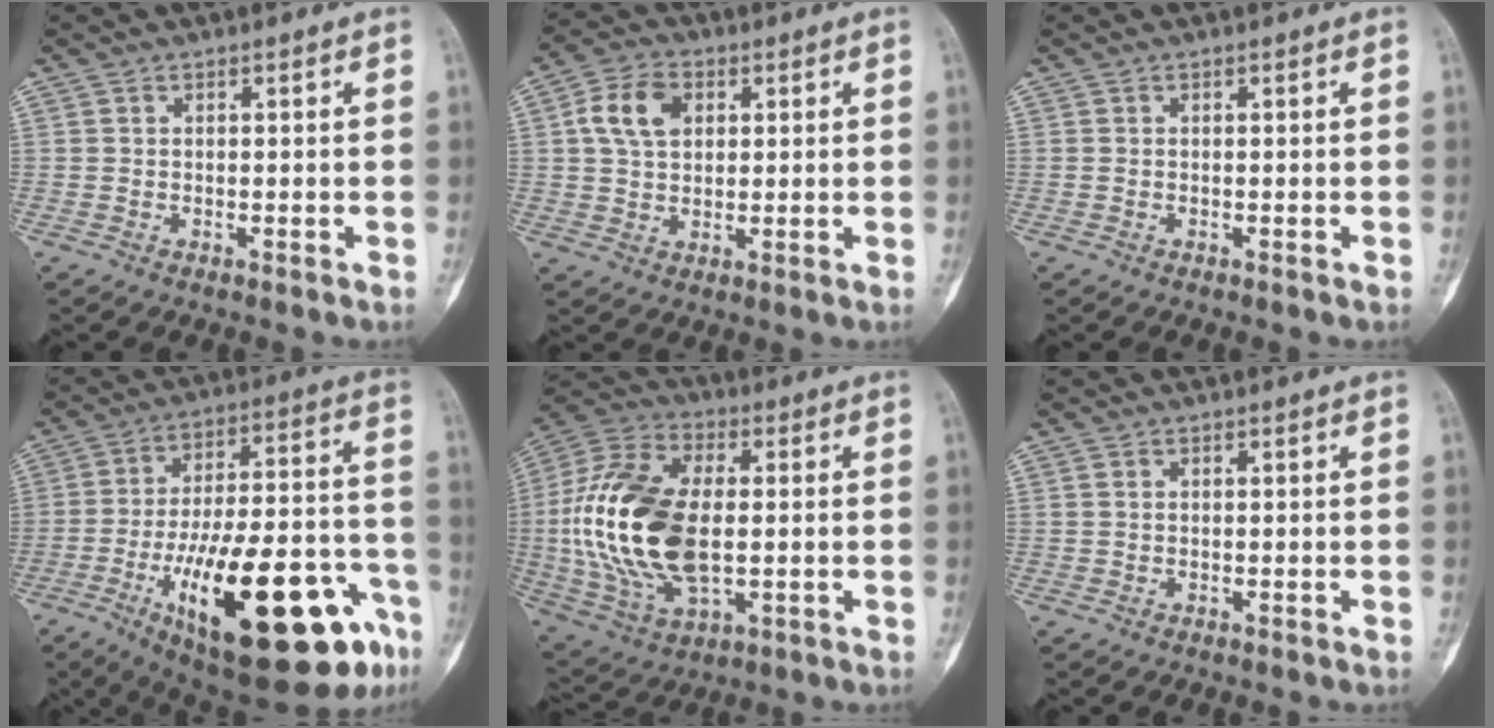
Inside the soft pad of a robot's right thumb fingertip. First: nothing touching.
{"total": 8.7, "force": [2.3, 6.1, 5.8], "torque": [-0.094, 0.006, 0.038]}
{"total": 0.0}
{"total": 31.4, "force": [-13.8, 10.5, 26.2], "torque": [-0.356, 0.055, -0.195]}
{"total": 23.6, "force": [-0.2, 13.1, 19.6], "torque": [-0.408, -0.001, 0.003]}
{"total": 0.7, "force": [0.3, 0.5, 0.5], "torque": [-0.013, 0.003, 0.007]}